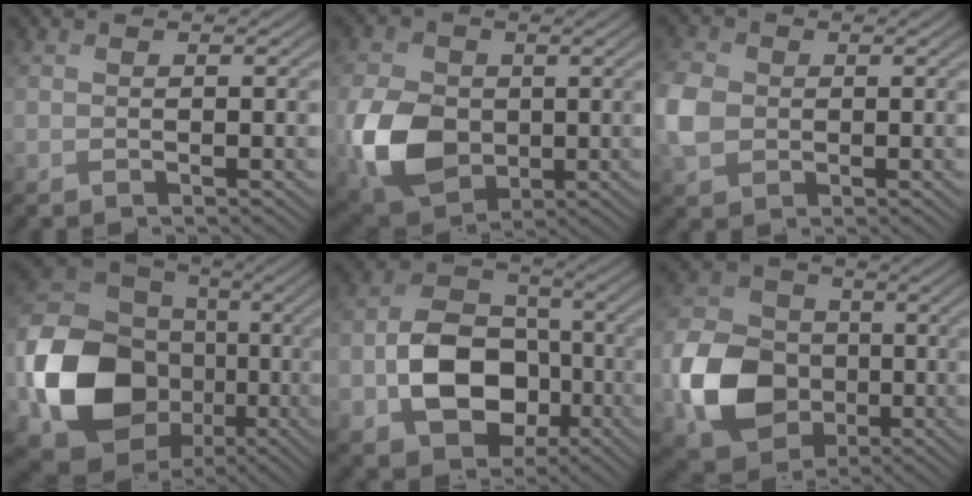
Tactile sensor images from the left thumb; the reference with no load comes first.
{"total": 9.8, "force": [-1.8, 7.4, 6.3], "torque": [-0.149, -0.013, -0.044]}
{"total": 5.2, "force": [-0.8, 4.2, 2.8], "torque": [-0.083, 0.002, -0.027]}
{"total": 16.6, "force": [-4.6, 13.5, 8.5], "torque": [-0.201, -0.040, -0.089]}
{"total": 11.0, "force": [-3.6, 8.2, 6.5], "torque": [-0.122, -0.010, -0.076]}
{"total": 10.9, "force": [-3.3, 8.8, 5.5], "torque": [-0.126, -0.008, -0.075]}